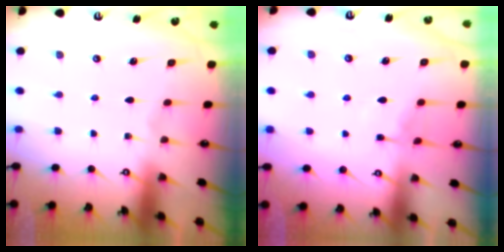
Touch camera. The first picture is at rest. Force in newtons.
{"total": 4.7, "press": 4.6, "slide": 0.6}